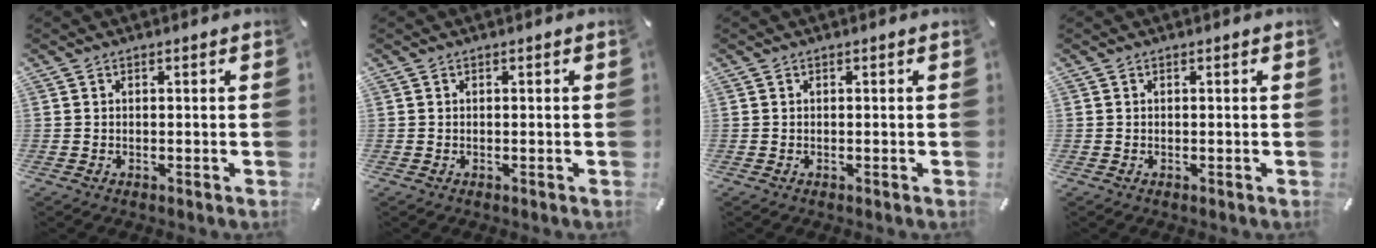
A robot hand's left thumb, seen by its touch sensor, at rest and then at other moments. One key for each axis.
{"total": 0.0}
{"total": 0.0}
{"total": 0.0}